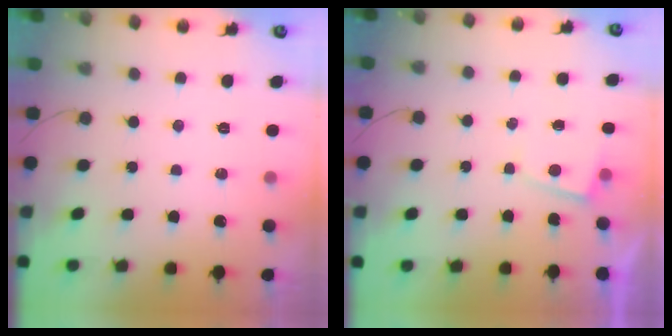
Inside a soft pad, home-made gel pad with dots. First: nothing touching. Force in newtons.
{"total": 1.6, "press": 1.5, "slide": 0.2}